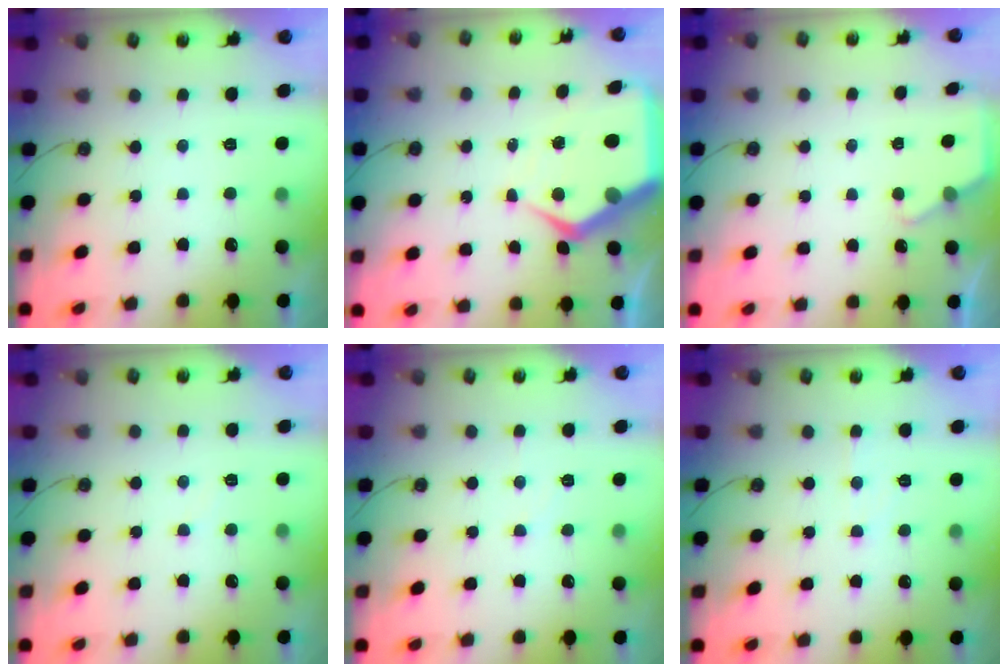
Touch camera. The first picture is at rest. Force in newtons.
{"total": 10.0, "press": 9.9, "slide": 0.9}
{"total": 2.2, "press": 2.2, "slide": 0.3}
{"total": 4.6, "press": 4.6, "slide": 0.6}
{"total": 5.4, "press": 5.3, "slide": 0.6}
{"total": 4.1, "press": 4.0, "slide": 0.6}